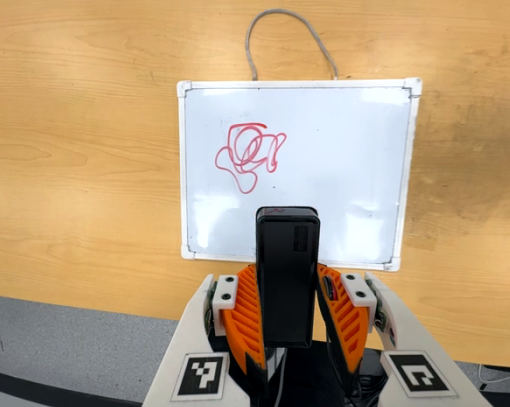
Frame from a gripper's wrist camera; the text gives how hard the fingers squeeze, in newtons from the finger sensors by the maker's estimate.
{"total": 3.4, "left": 2.0, "right": 4.8}